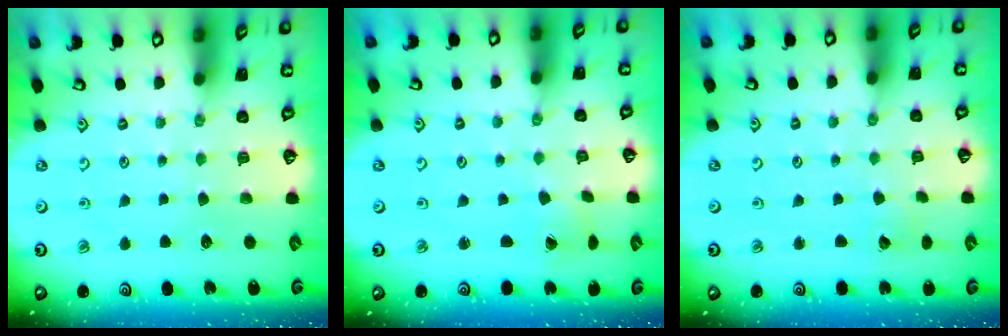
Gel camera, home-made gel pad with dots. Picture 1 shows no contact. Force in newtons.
{"total": 1.5, "press": 1.5, "slide": 0.1}
{"total": 2.8, "press": 2.8, "slide": 0.2}